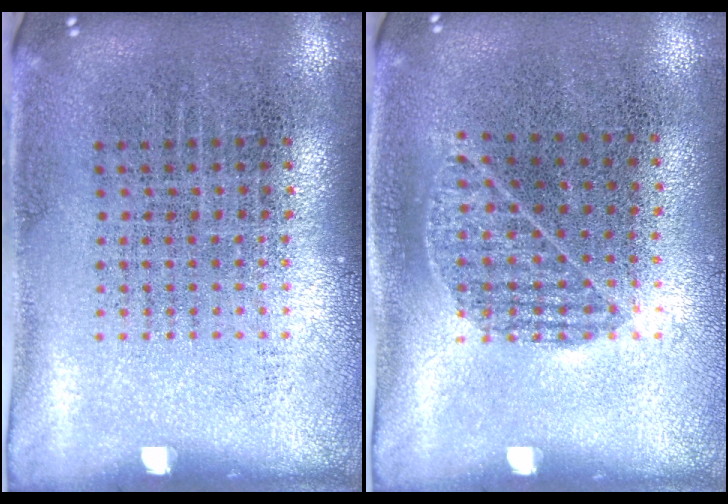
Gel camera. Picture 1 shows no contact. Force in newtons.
{"total": 0.8, "press": 0.6, "slide": 0.5}